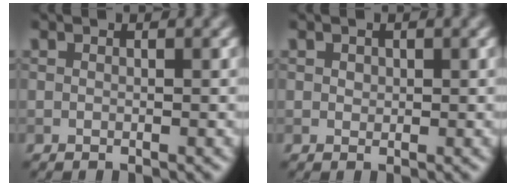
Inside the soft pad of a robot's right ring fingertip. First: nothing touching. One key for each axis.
{"total": 0.7, "fx": 0.3, "fy": 0.6, "fz": 0.2, "tx": -0.003, "ty": 0.003, "tz": 0.003}